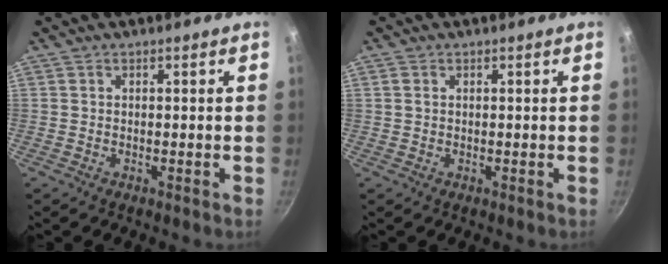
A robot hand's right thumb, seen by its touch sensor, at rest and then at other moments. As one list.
[{"total": 1.1, "force": [0.4, 0.8, 0.6], "torque": [-0.012, 0.002, 0.005]}]